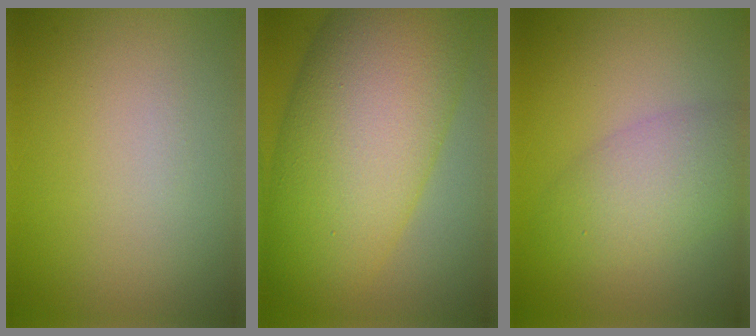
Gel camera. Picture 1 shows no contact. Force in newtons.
{"total": 13.9, "press": 13.9, "slide": 0.2}
{"total": 4.6, "press": 4.6, "slide": 0.3}